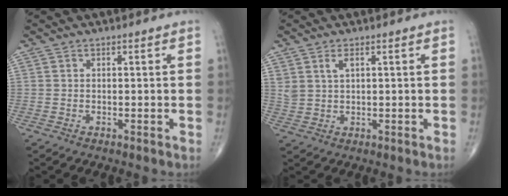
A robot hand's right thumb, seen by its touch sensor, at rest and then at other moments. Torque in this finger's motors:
{"motor_torque": [0.05, 0.10, 0.29, 0.36, 0.02]}